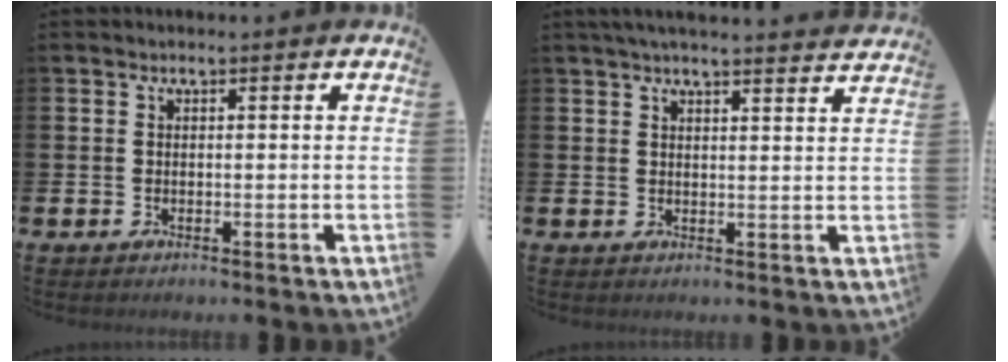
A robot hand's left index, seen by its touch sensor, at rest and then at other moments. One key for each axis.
{"total": 3.7, "fx": 3.6, "fy": -0.2, "fz": 1.0, "tx": -0.018, "ty": -0.017, "tz": 0.063}